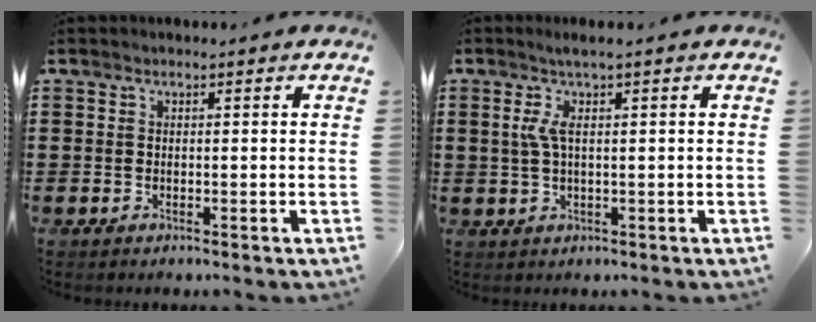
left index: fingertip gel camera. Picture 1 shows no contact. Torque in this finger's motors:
{"motor_torque": [0.56, -0.53, 0.18, 0.11]}